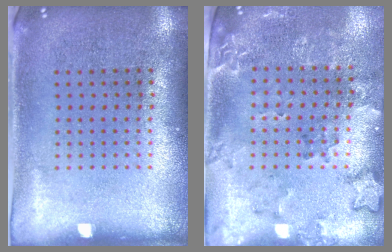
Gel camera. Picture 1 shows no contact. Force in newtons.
{"total": 1.8, "press": 1.5, "slide": 0.9}